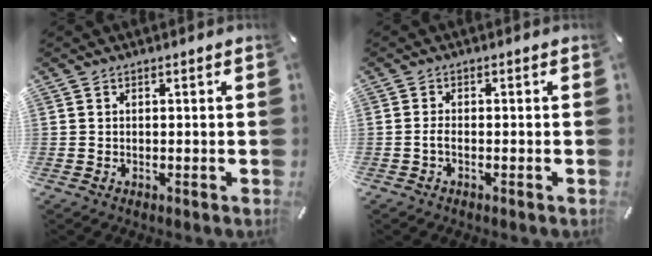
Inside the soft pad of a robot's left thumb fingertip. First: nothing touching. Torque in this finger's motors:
{"motor_torque": [-0.01, 0.01, 0.09, 0.10, 0.00]}